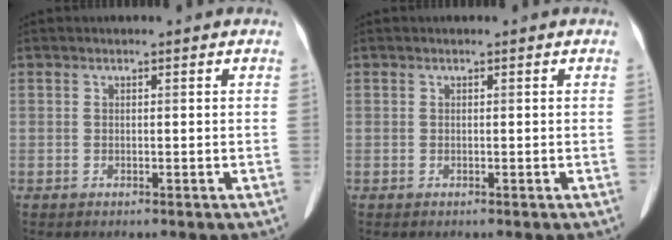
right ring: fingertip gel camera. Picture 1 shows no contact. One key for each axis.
{"total": 0.0}